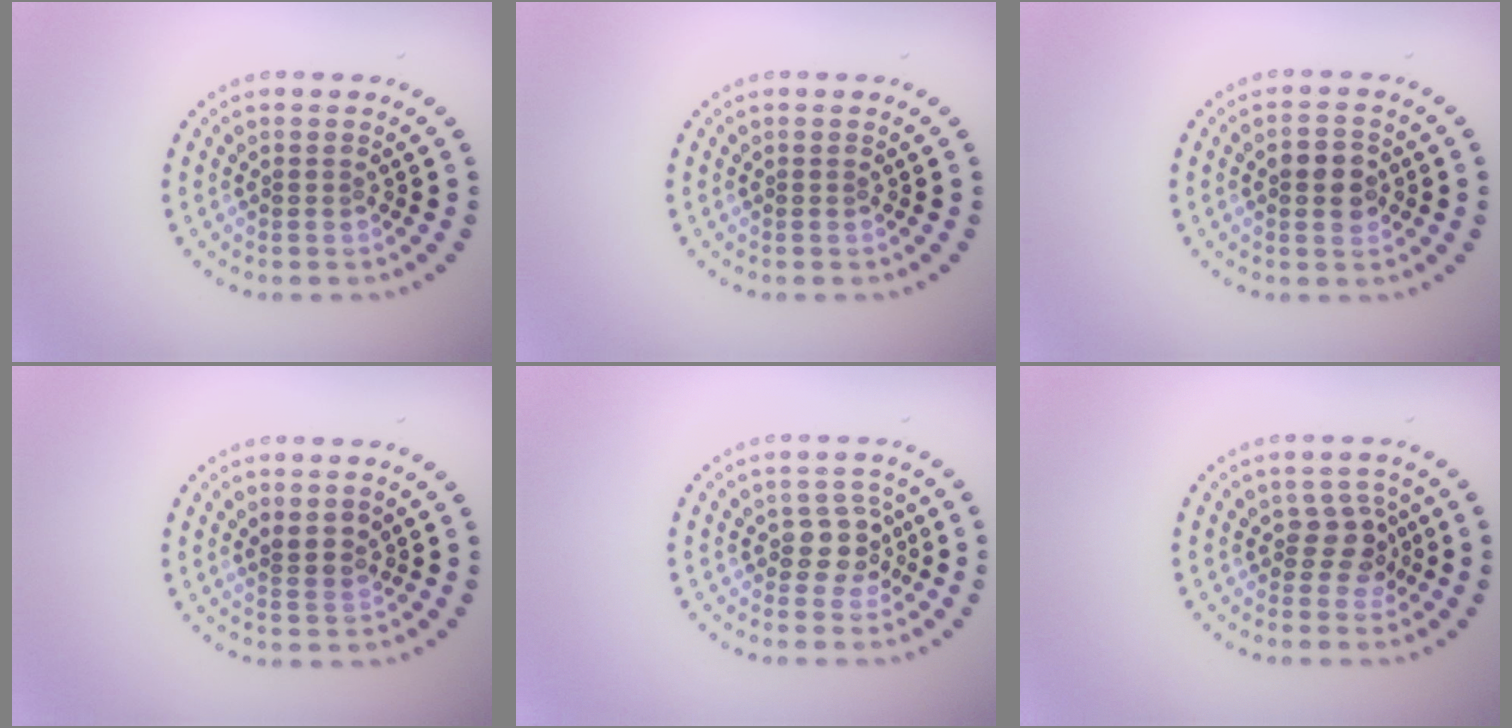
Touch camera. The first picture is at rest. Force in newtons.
{"total": 0.0}
{"total": 3.2, "press": 3.2, "slide": 0.2}
{"total": 1.6, "press": 1.4, "slide": 0.8}
{"total": 2.4, "press": 2.0, "slide": 1.3}
{"total": 2.4, "press": 2.0, "slide": 1.3}